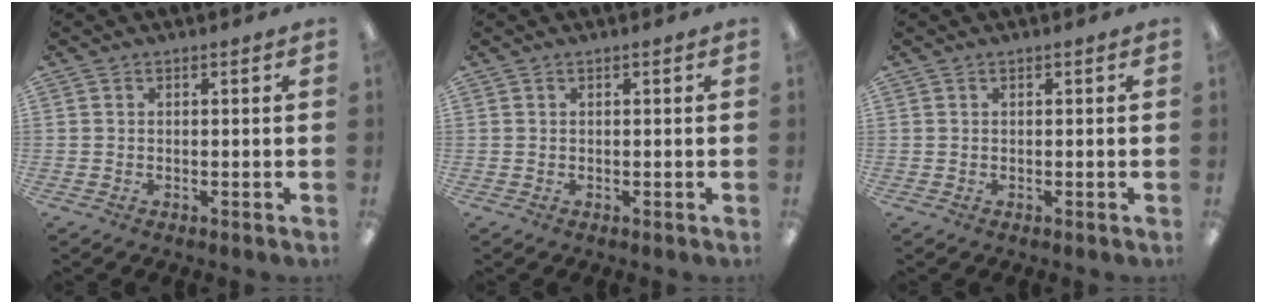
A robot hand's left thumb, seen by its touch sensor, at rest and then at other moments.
{"total": 0.0}
{"total": 0.0}